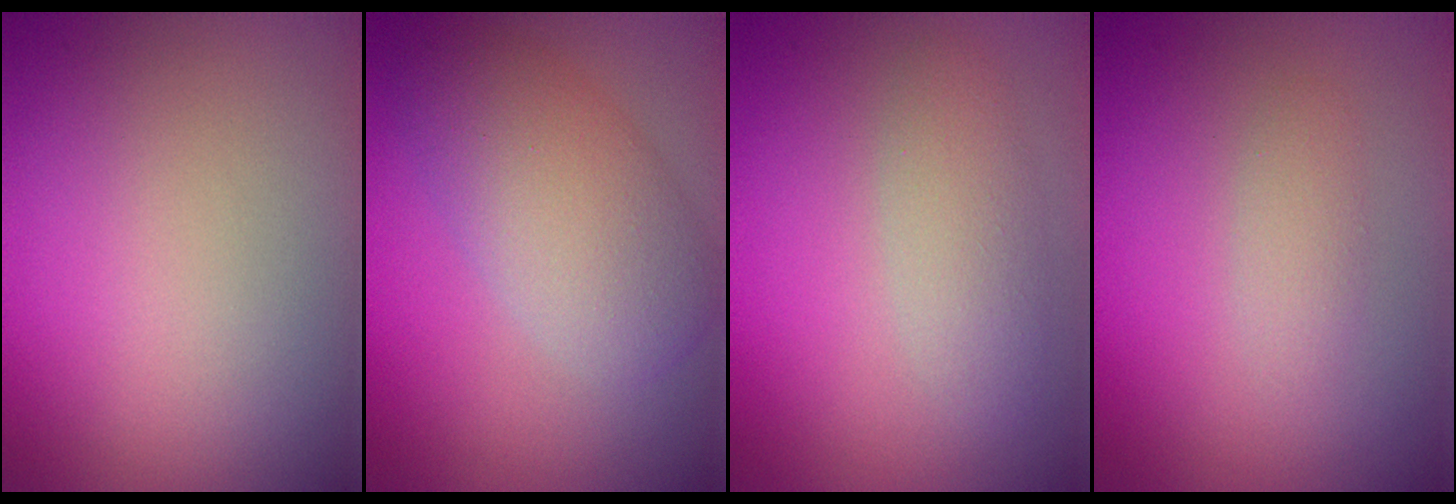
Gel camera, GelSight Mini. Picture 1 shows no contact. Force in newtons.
{"total": 5.8, "press": 5.7, "slide": 0.3}
{"total": 2.4, "press": 2.4, "slide": 0.1}
{"total": 1.4, "press": 1.4, "slide": 0.1}